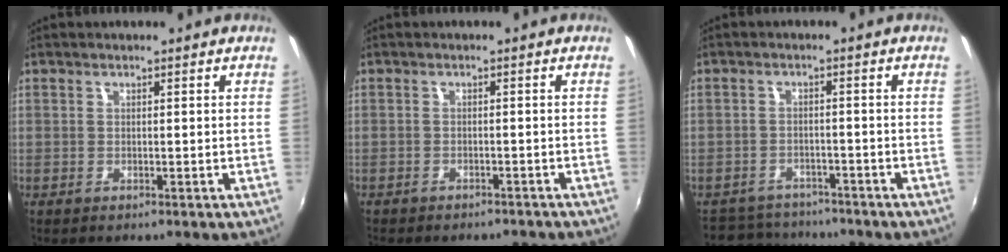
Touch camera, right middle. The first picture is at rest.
{"total": 6.7, "force": [-6.0, 2.0, 2.4], "torque": [-0.058, -0.019, -0.083]}
{"total": 7.4, "force": [-6.7, 3.0, 0.9], "torque": [-0.036, 0.007, -0.104]}